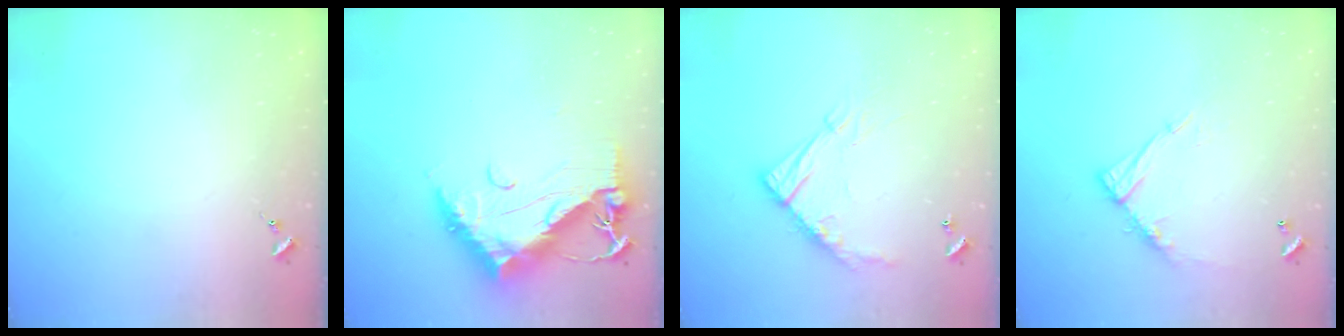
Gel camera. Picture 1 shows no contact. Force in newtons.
{"total": 17.0, "press": 17.0, "slide": 1.4}
{"total": 14.3, "press": 14.3, "slide": 1.0}
{"total": 12.8, "press": 12.8, "slide": 1.0}